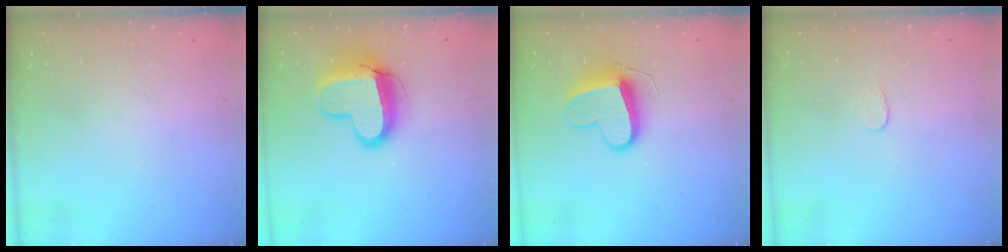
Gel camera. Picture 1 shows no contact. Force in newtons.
{"total": 13.4, "press": 13.3, "slide": 1.3}
{"total": 9.9, "press": 9.9, "slide": 0.0}
{"total": 3.0, "press": 3.0, "slide": 0.2}